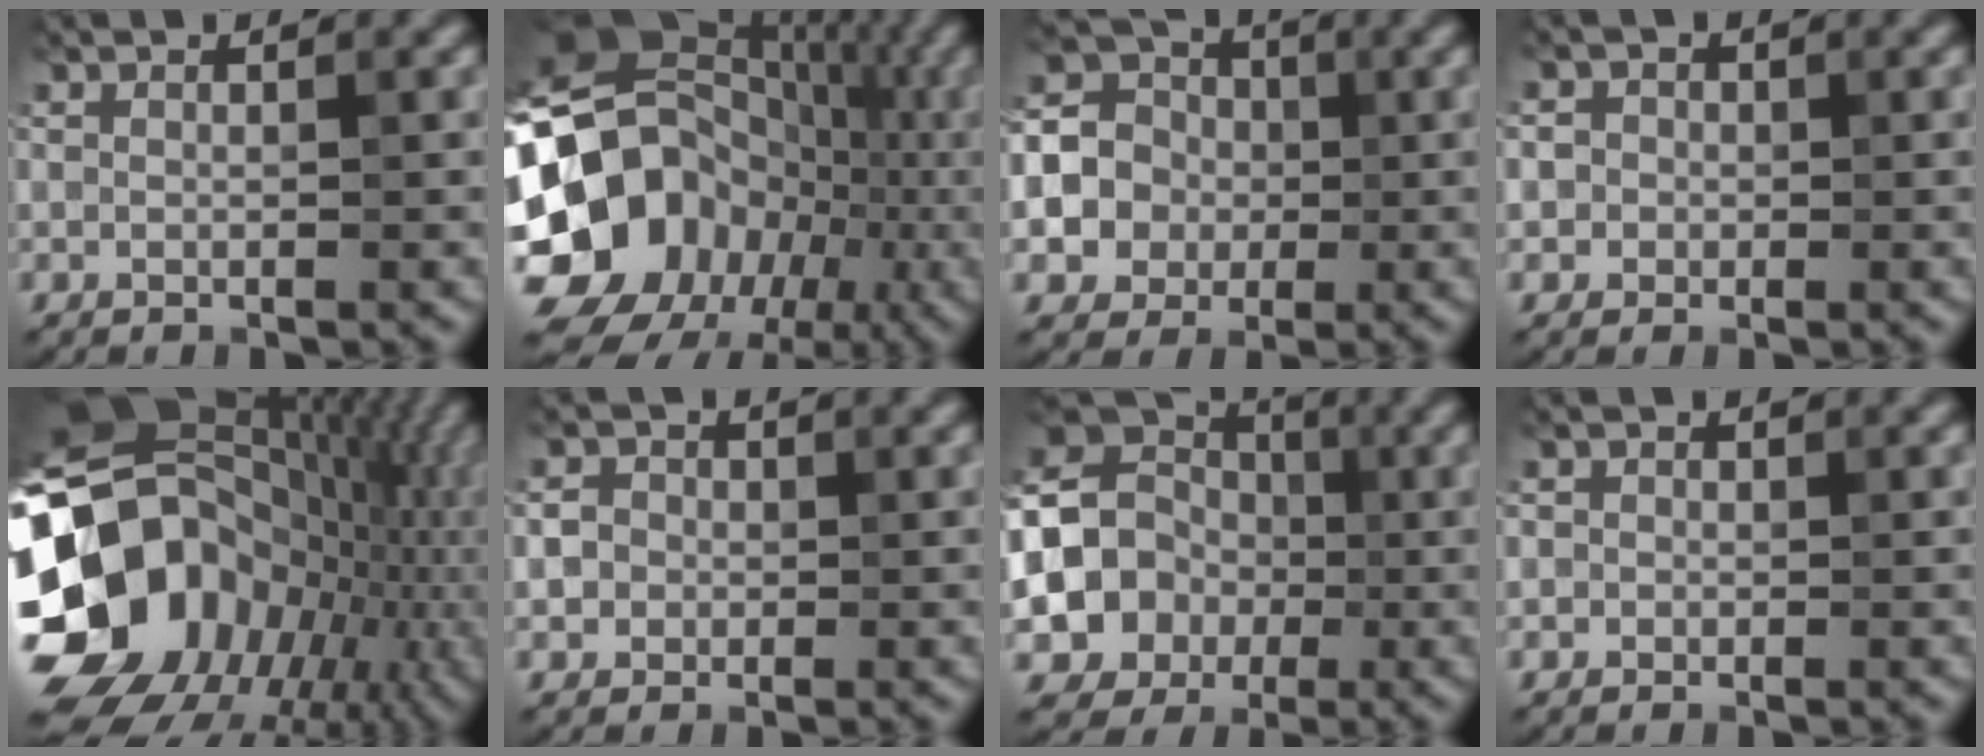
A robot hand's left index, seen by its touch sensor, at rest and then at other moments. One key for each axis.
{"total": 20.0, "fx": -3.9, "fy": 16.9, "fz": 10.0, "tx": -0.206, "ty": 0.012, "tz": -0.077}
{"total": 9.1, "fx": -0.1, "fy": 8.4, "fz": 3.5, "tx": -0.095, "ty": 0.026, "tz": -0.038}
{"total": 2.6, "fx": 0.5, "fy": 2.4, "fz": 0.7, "tx": 0.014, "ty": 0.010, "tz": -0.010}
{"total": 19.6, "fx": -2.7, "fy": 15.5, "fz": 11.7, "tx": -0.260, "ty": -0.014, "tz": -0.025}
{"total": 2.6, "fx": 0.1, "fy": 2.4, "fz": 1.0, "tx": 0.007, "ty": 0.011, "tz": -0.016}
{"total": 9.4, "fx": -1.6, "fy": 8.4, "fz": 4.0, "tx": -0.061, "ty": -0.011, "tz": -0.058}
{"total": 1.1, "fx": 0.2, "fy": 1.1, "fz": 0.2, "tx": 0.010, "ty": -0.001, "tz": -0.007}